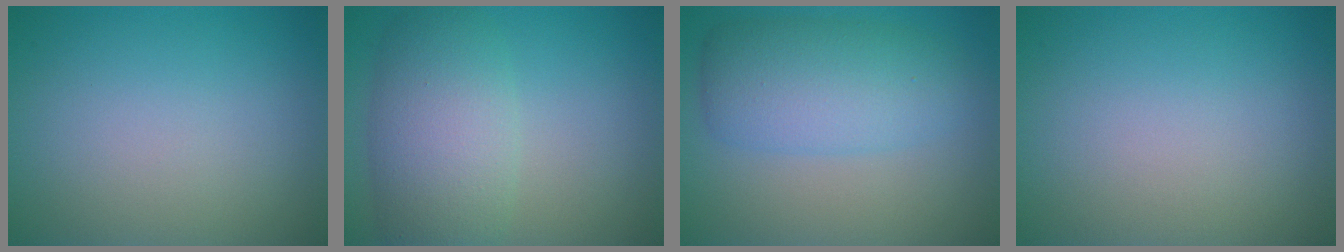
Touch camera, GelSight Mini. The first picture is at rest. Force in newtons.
{"total": 6.3, "press": 6.3, "slide": 0.1}
{"total": 5.8, "press": 5.8, "slide": 0.1}
{"total": 0.0}